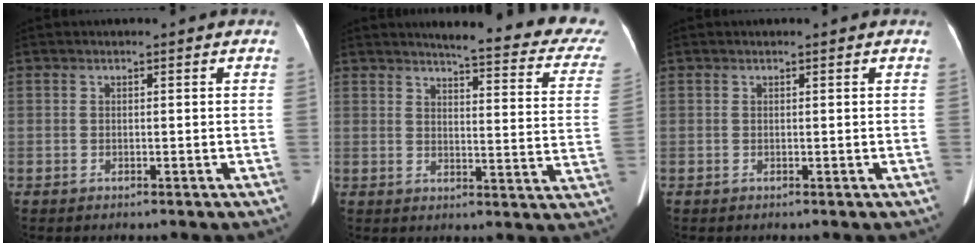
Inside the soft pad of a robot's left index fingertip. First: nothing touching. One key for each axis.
{"total": 19.2, "fx": 17.3, "fy": 2.0, "fz": 8.1, "tx": -0.085, "ty": -0.073, "tz": 0.178}
{"total": 0.0}